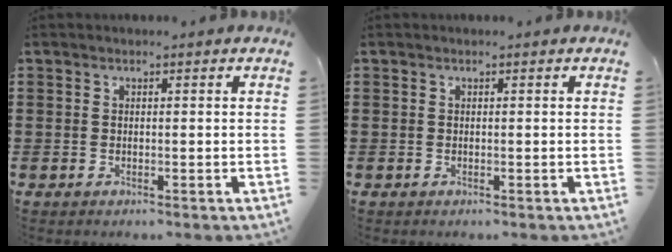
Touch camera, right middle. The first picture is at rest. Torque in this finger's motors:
{"motor_torque": [0.07, -0.10, 0.02, -0.01]}